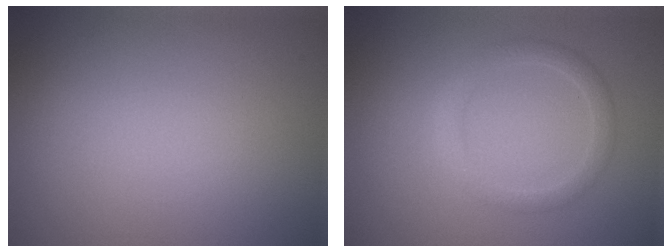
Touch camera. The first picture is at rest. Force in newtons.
{"total": 2.0, "press": 2.0, "slide": 0.1}